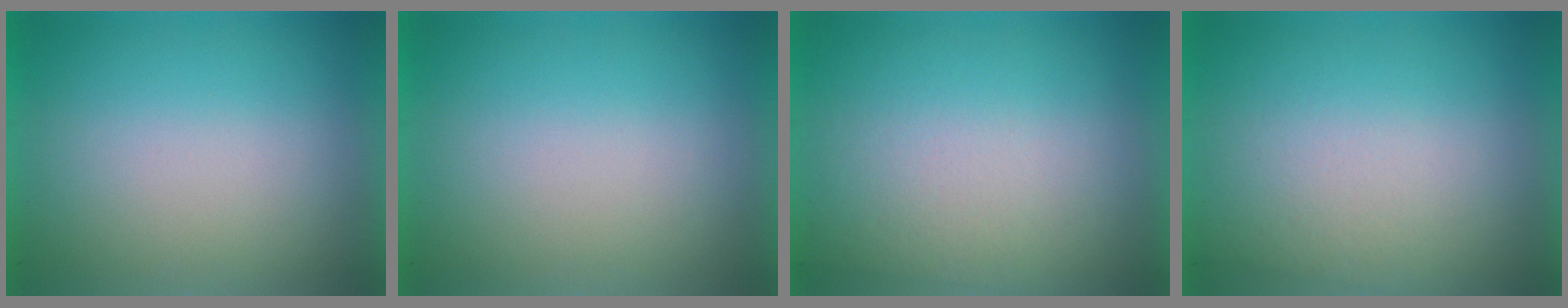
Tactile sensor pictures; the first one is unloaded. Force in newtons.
{"total": 1.4}
{"total": 2.8}
{"total": 2.4}